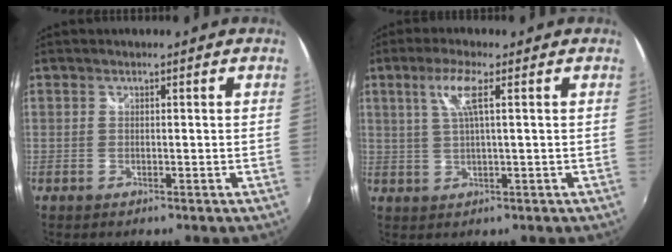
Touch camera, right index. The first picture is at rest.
{"total": 5.0, "force": [1.8, 0.0, 4.7], "torque": [-0.096, 0.004, 0.039]}